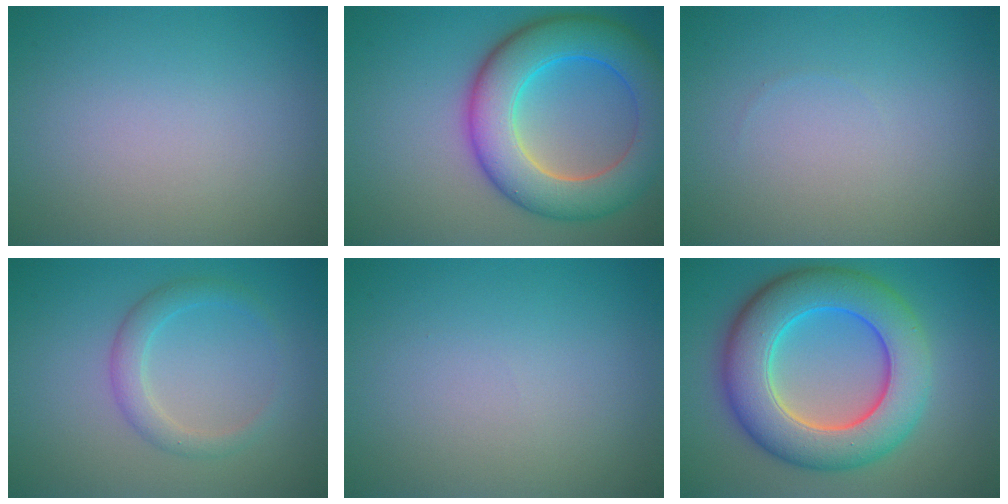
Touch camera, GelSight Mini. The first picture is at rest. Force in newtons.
{"total": 9.5, "press": 9.5, "slide": 0.2}
{"total": 0.0}
{"total": 2.4, "press": 2.3, "slide": 0.2}
{"total": 0.0}
{"total": 10.3, "press": 10.3, "slide": 0.3}